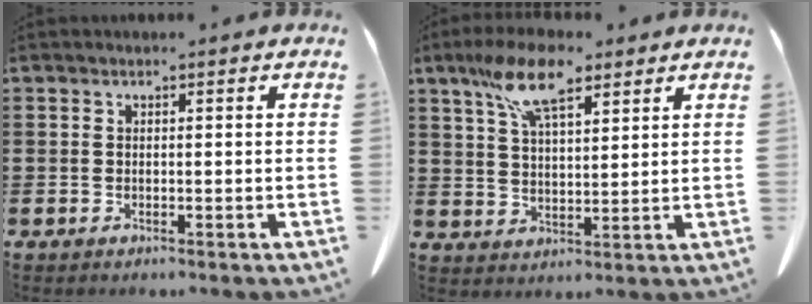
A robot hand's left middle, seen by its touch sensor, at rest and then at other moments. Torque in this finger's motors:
{"motor_torque": [1.75, 0.39, 0.64, 0.10]}